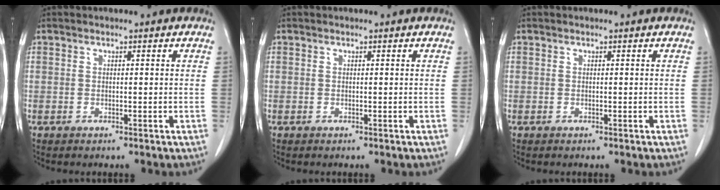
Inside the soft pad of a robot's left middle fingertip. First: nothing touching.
{"total": 0.0}
{"total": 0.0}